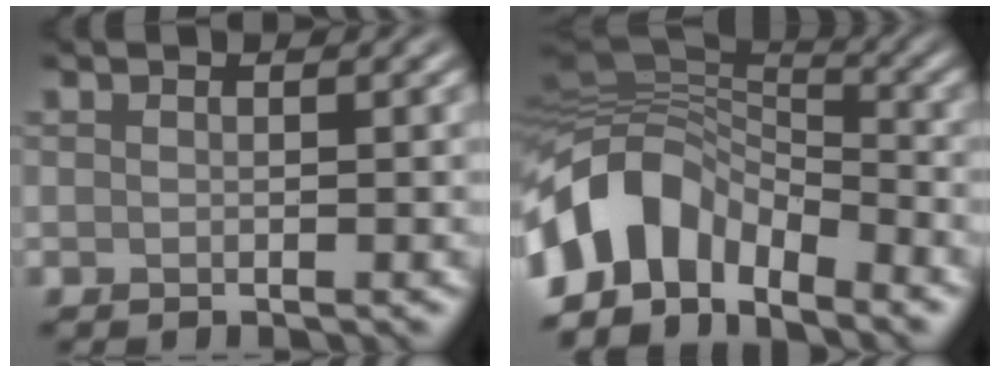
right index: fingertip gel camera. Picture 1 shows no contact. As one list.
[{"total": 9.6, "force": [-5.6, 5.4, 5.6], "torque": [-0.097, 0.006, -0.114]}]